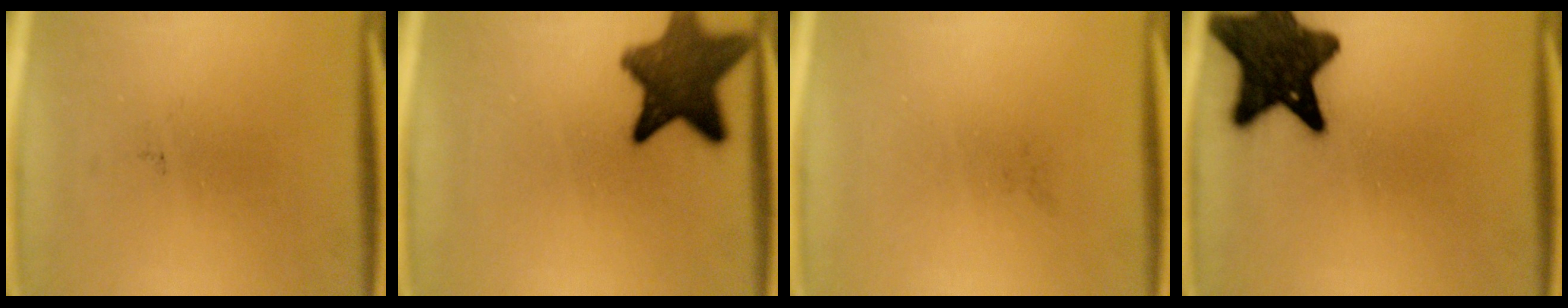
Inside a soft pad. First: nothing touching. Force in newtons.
{"total": 11.4}
{"total": 0.0}
{"total": 15.3}